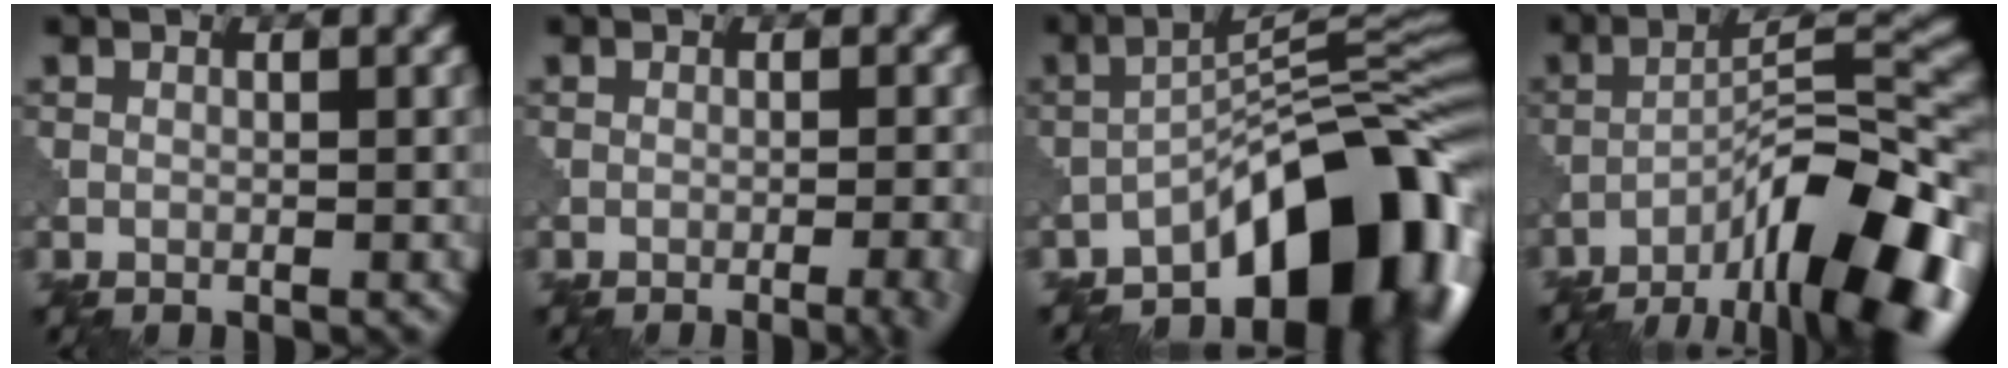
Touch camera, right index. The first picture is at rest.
{"total": 3.4, "force": [-1.6, 1.0, 2.8], "torque": [-0.020, 0.008, -0.021]}
{"total": 13.0, "force": [-7.5, 4.6, 9.6], "torque": [-0.111, 0.014, -0.127]}
{"total": 14.3, "force": [-8.6, 3.7, 10.8], "torque": [-0.161, 0.012, -0.145]}